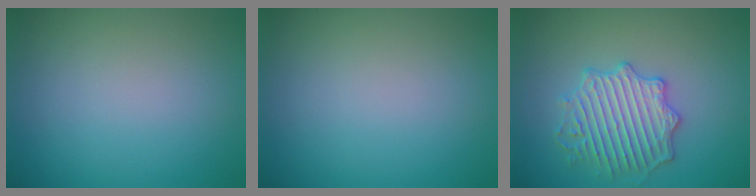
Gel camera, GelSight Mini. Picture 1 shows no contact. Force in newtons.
{"total": 0.0}
{"total": 4.0, "press": 4.0, "slide": 0.2}